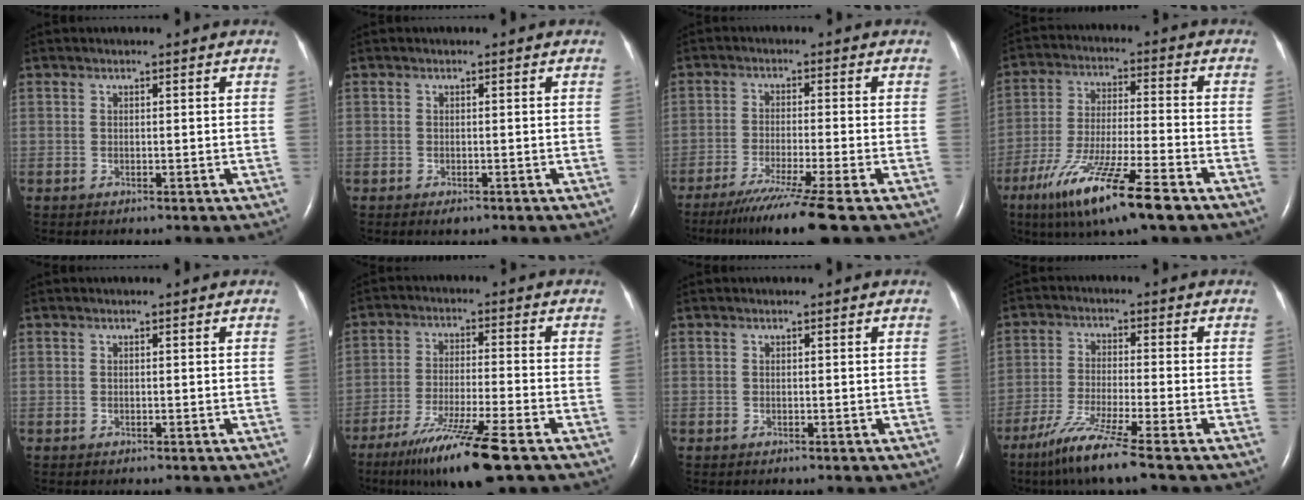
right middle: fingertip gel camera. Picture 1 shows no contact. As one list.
[{"total": 1.0, "force": [-0.7, 0.4, 0.7], "torque": [-0.011, -0.001, -0.006]}, {"total": 10.0, "force": [-7.4, -2.0, 6.4], "torque": [-0.102, -0.038, -0.119]}, {"total": 14.7, "force": [-8.9, 1.2, 11.6], "torque": [-0.235, -0.037, -0.159]}, {"total": 0.0}, {"total": 11.9, "force": [-7.9, -0.3, 9.0], "torque": [-0.168, -0.040, -0.138]}, {"total": 0.0}, {"total": 8.6, "force": [-6.1, -1.1, 6.0], "torque": [-0.121, -0.035, -0.117]}]